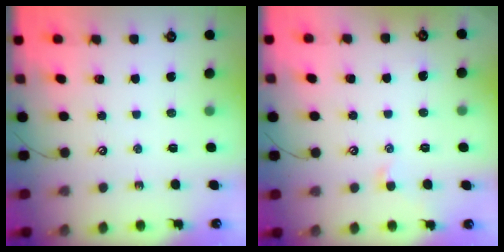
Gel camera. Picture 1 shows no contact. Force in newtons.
{"total": 0.0}